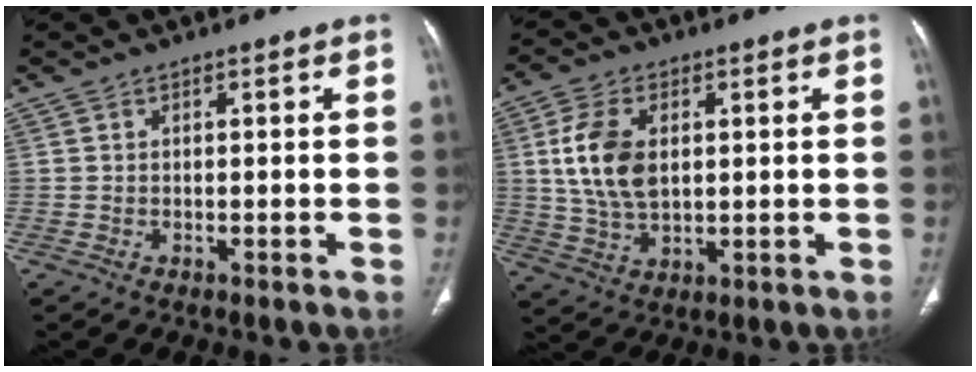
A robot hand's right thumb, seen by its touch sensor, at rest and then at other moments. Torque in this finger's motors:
{"motor_torque": [-0.66, 1.00, 0.86, 0.18, 0.27]}